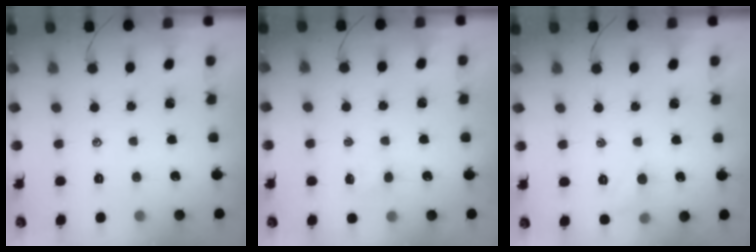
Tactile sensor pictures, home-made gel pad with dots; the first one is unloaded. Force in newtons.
{"total": 2.6, "press": 2.5, "slide": 0.9}
{"total": 5.1, "press": 4.8, "slide": 1.7}